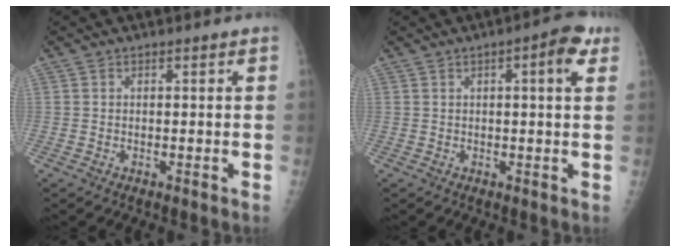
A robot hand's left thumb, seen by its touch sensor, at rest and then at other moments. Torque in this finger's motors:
{"motor_torque": [-0.33, 0.01, -0.21, -0.17, 0.09]}